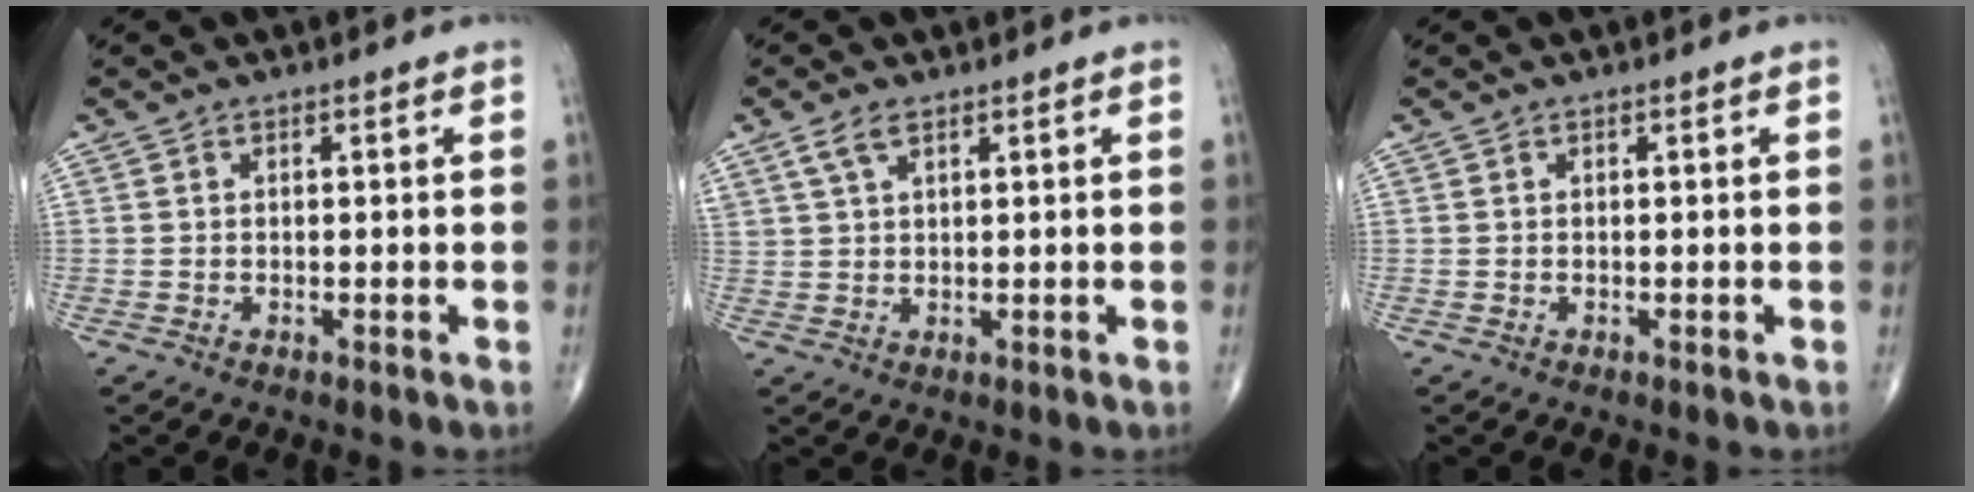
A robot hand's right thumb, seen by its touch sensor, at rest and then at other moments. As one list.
[{"total": 3.3, "force": [2.0, 1.5, 2.2], "torque": [-0.049, 0.002, 0.046]}, {"total": 0.0}]